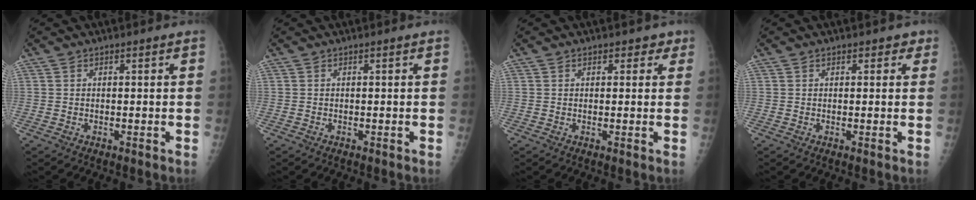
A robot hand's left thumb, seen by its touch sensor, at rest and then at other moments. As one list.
[{"total": 0.0}, {"total": 2.2, "force": [1.3, 1.6, 0.6], "torque": [0.020, -0.003, 0.009]}, {"total": 1.7, "force": [1.0, 1.3, 0.5], "torque": [0.015, -0.002, 0.007]}]